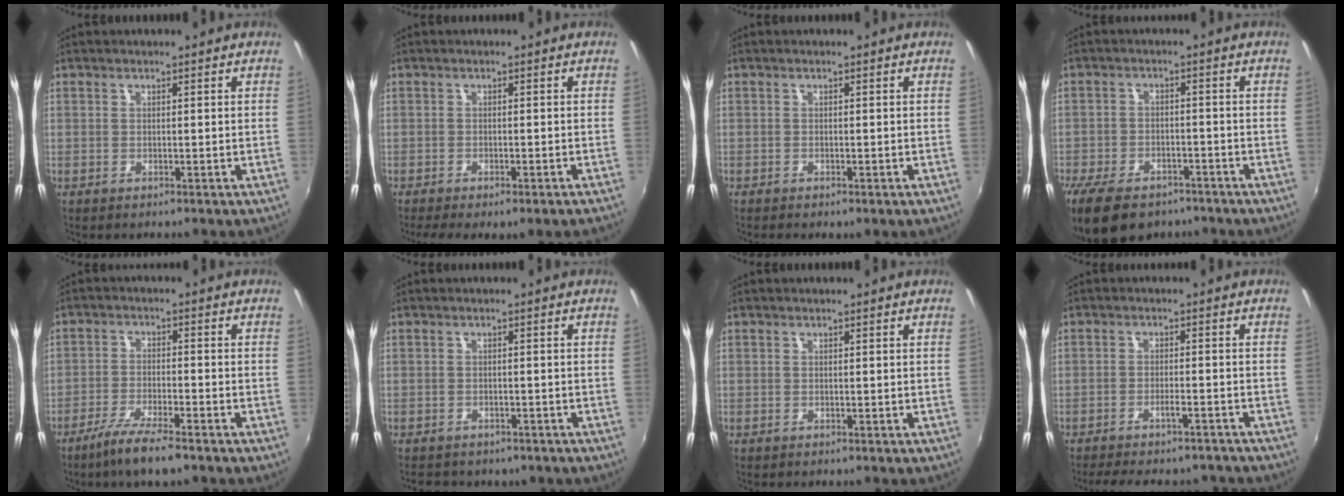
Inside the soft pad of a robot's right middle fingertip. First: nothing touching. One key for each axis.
{"total": 5.0, "fx": -3.7, "fy": 0.6, "fz": 3.4, "tx": -0.064, "ty": -0.021, "tz": -0.054}
{"total": 1.0, "fx": -0.7, "fy": 0.2, "fz": 0.7, "tx": -0.013, "ty": -0.004, "tz": -0.011}
{"total": 13.9, "fx": -10.0, "fy": 7.2, "fz": 6.6, "tx": -0.165, "ty": -0.026, "tz": -0.162}
{"total": 7.5, "fx": -5.6, "fy": 1.0, "fz": 4.9, "tx": -0.117, "ty": -0.013, "tz": -0.105}
{"total": 5.4, "fx": -4.1, "fy": 2.8, "fz": 2.1, "tx": -0.045, "ty": -0.013, "tz": -0.048}
{"total": 0.0}
{"total": 12.4, "fx": -11.0, "fy": 3.0, "fz": 4.8, "tx": -0.103, "ty": -0.006, "tz": -0.141}